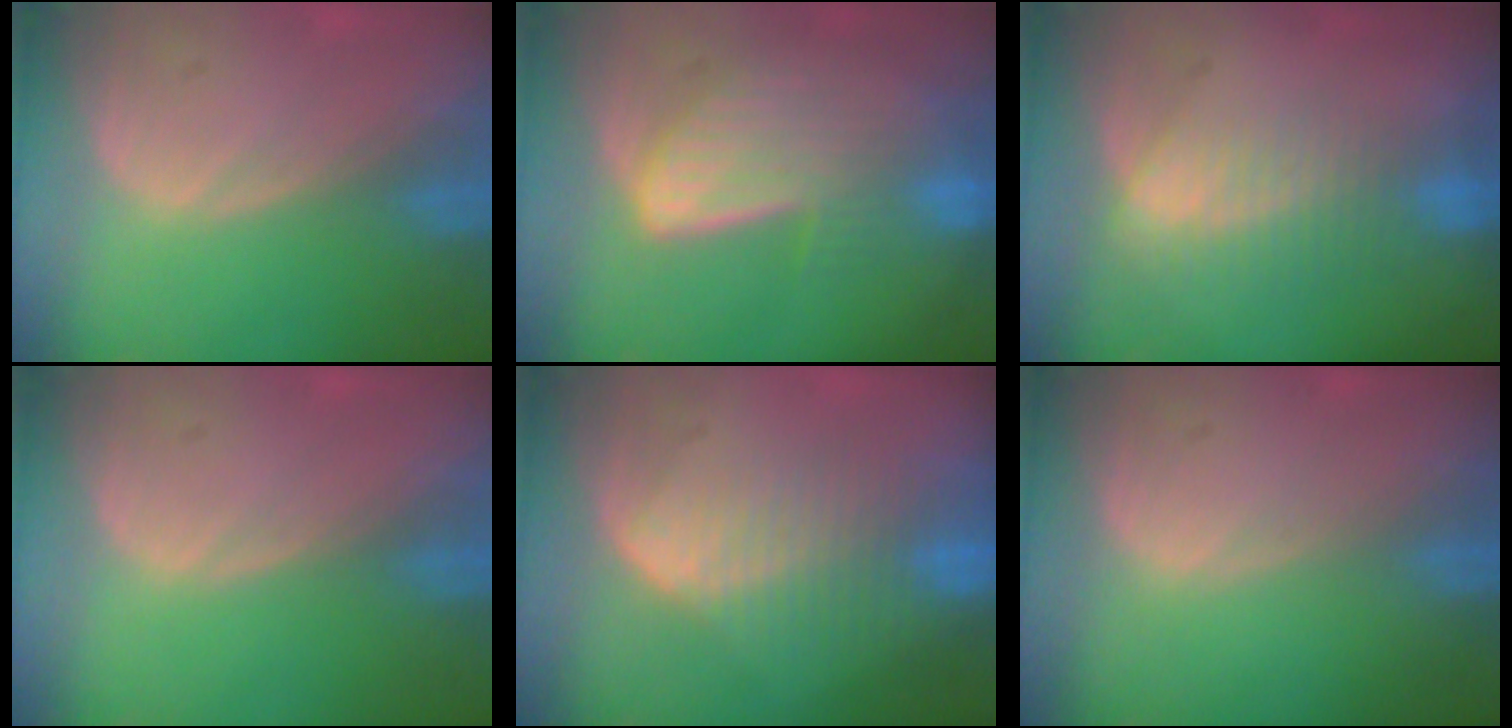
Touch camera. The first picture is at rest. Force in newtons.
{"total": 7.4, "press": 7.3, "slide": 1.6}
{"total": 7.4, "press": 6.3, "slide": 3.8}
{"total": 0.0}
{"total": 8.6, "press": 7.3, "slide": 4.6}
{"total": 0.0}